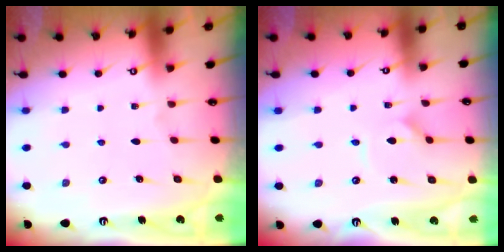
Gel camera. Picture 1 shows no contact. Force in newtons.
{"total": 1.5, "press": 1.5, "slide": 0.1}